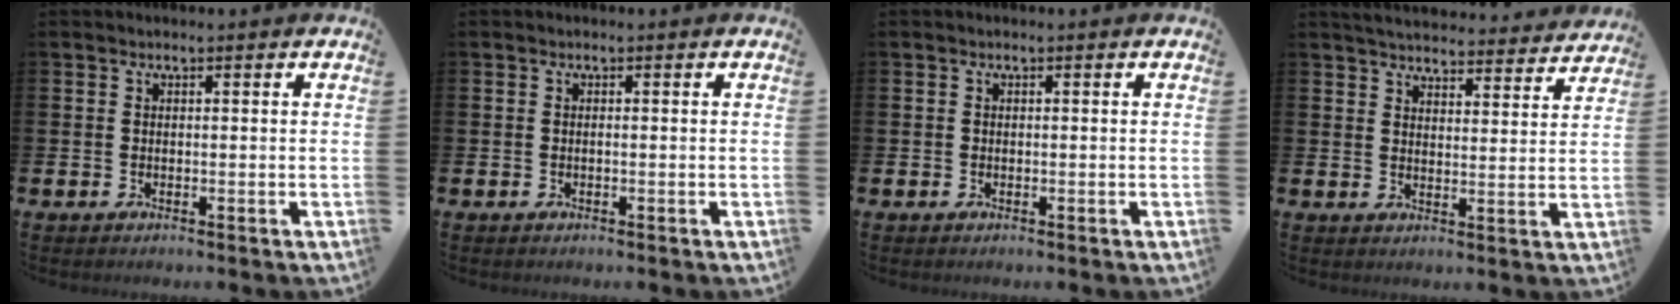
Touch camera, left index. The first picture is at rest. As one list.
[{"total": 0.0}, {"total": 0.0}, {"total": 4.7, "force": [4.6, 0.6, 0.5], "torque": [-0.024, -0.032, 0.081]}]